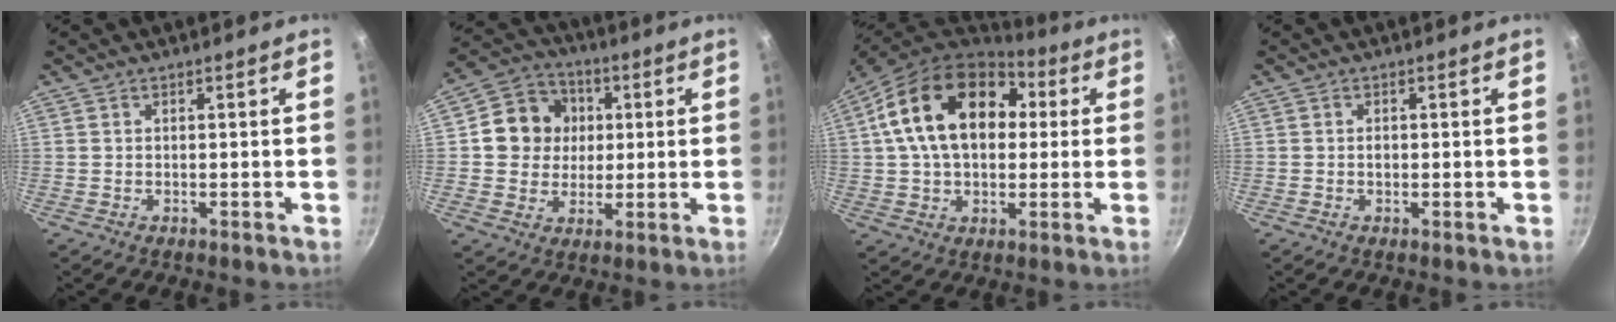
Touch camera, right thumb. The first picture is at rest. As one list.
[{"total": 11.4, "force": [1.9, 10.4, 4.4], "torque": [-0.042, 0.014, 0.023]}, {"total": 20.5, "force": [4.7, 13.8, 14.4], "torque": [-0.223, 0.020, 0.066]}, {"total": 0.9, "force": [-0.1, 0.7, 0.6], "torque": [-0.009, 0.002, -0.002]}]